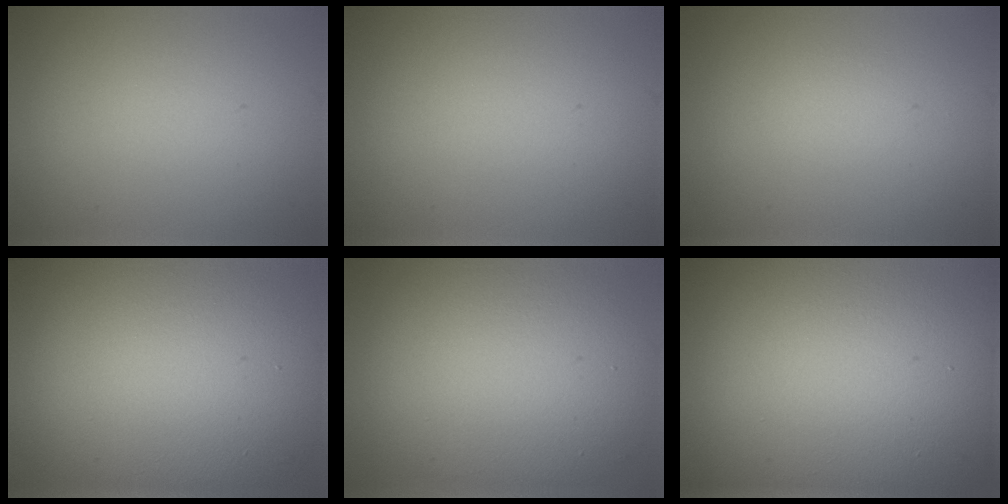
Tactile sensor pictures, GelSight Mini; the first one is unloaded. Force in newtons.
{"total": 0.0}
{"total": 0.6, "press": 0.6, "slide": 0.1}
{"total": 16.4, "press": 16.4, "slide": 0.7}
{"total": 12.6, "press": 12.6, "slide": 0.9}
{"total": 23.6, "press": 23.6, "slide": 1.3}